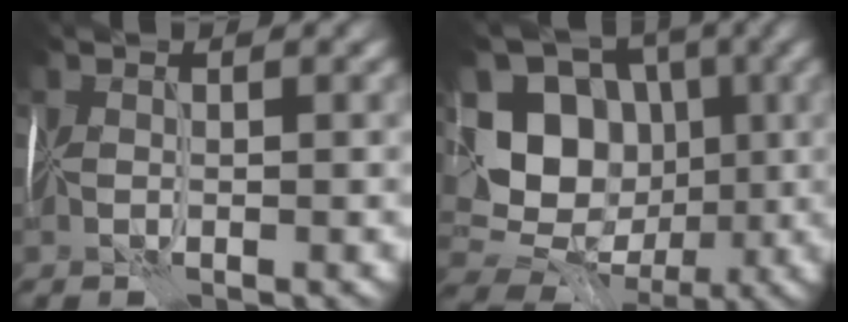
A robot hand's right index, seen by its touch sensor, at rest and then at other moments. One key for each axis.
{"total": 8.6, "fx": 1.0, "fy": 7.7, "fz": 3.9, "tx": -0.055, "ty": -0.004, "tz": 0.009}